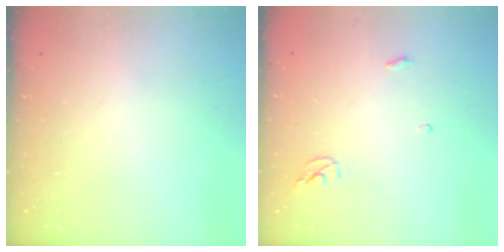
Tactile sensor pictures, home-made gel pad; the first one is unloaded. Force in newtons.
{"total": 3.8, "press": 3.8, "slide": 0.4}